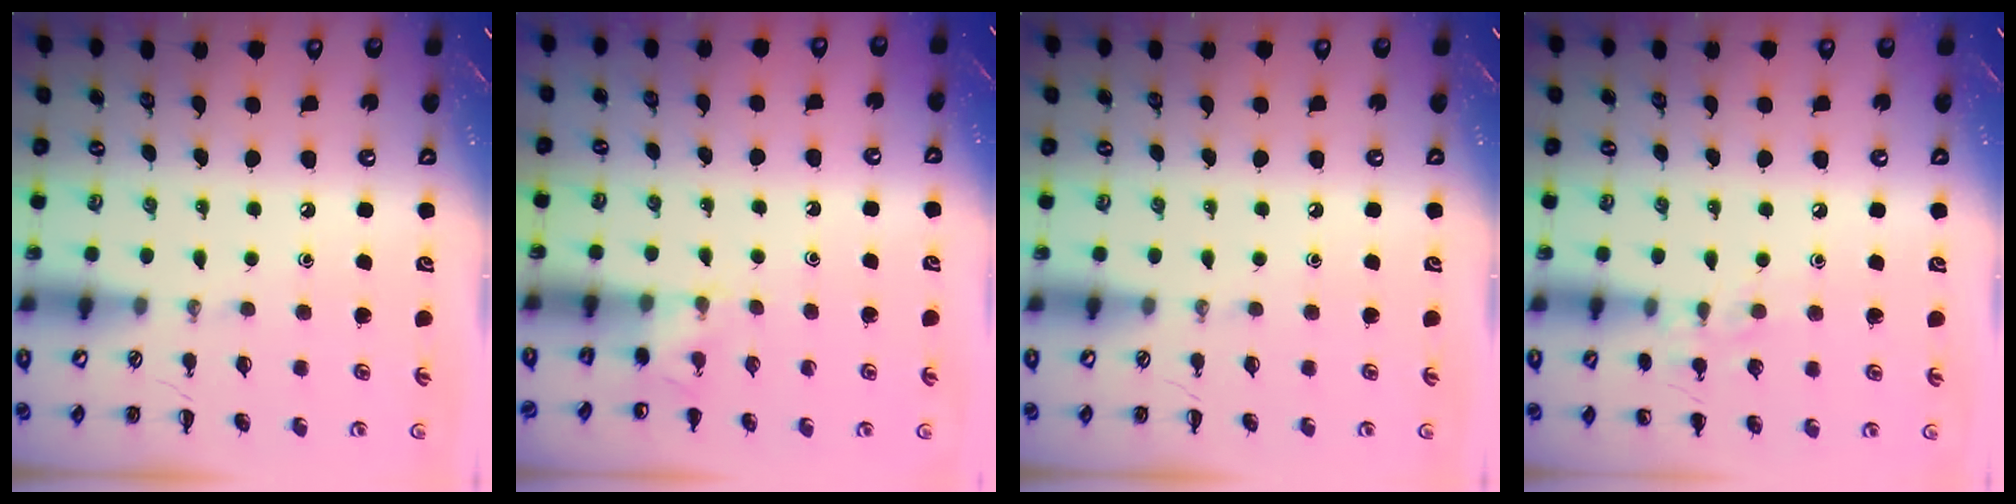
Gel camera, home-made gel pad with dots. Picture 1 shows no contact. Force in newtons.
{"total": 2.6, "press": 2.4, "slide": 1.0}
{"total": 0.0}
{"total": 7.1, "press": 6.8, "slide": 2.0}